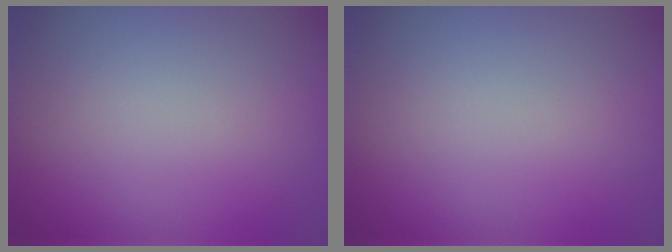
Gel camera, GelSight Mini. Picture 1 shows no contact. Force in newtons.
{"total": 0.0}